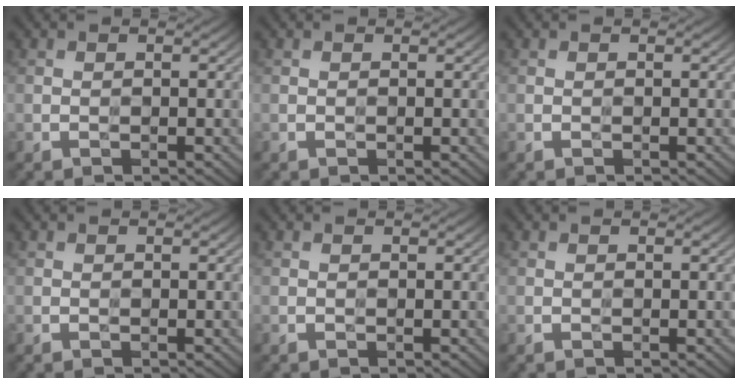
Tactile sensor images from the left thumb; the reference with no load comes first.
{"total": 0.0}
{"total": 0.0}
{"total": 0.0}
{"total": 0.0}
{"total": 5.0, "force": [3.3, -2.3, -3.0], "torque": [0.058, 0.015, 0.038]}